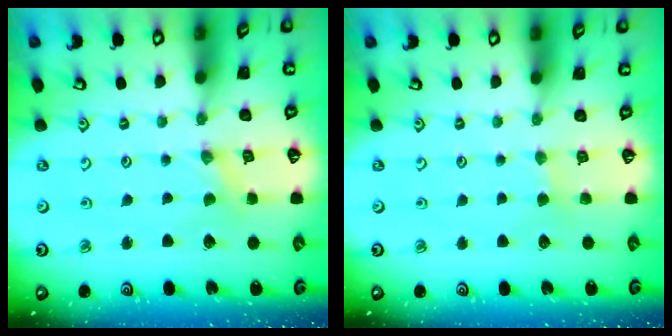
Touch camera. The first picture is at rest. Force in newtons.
{"total": 2.0, "press": 2.0, "slide": 0.5}